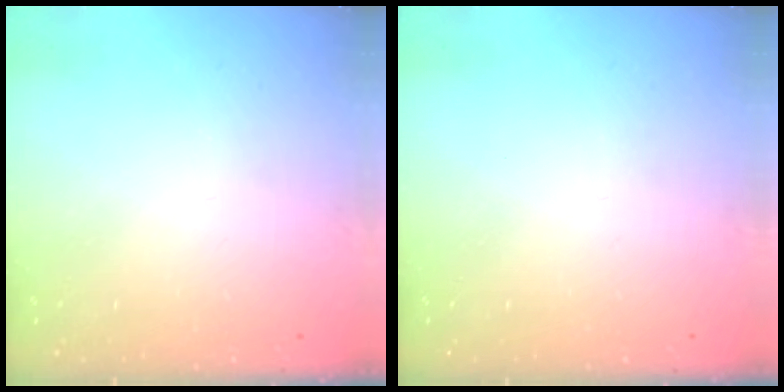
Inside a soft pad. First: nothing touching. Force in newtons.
{"total": 0.0}